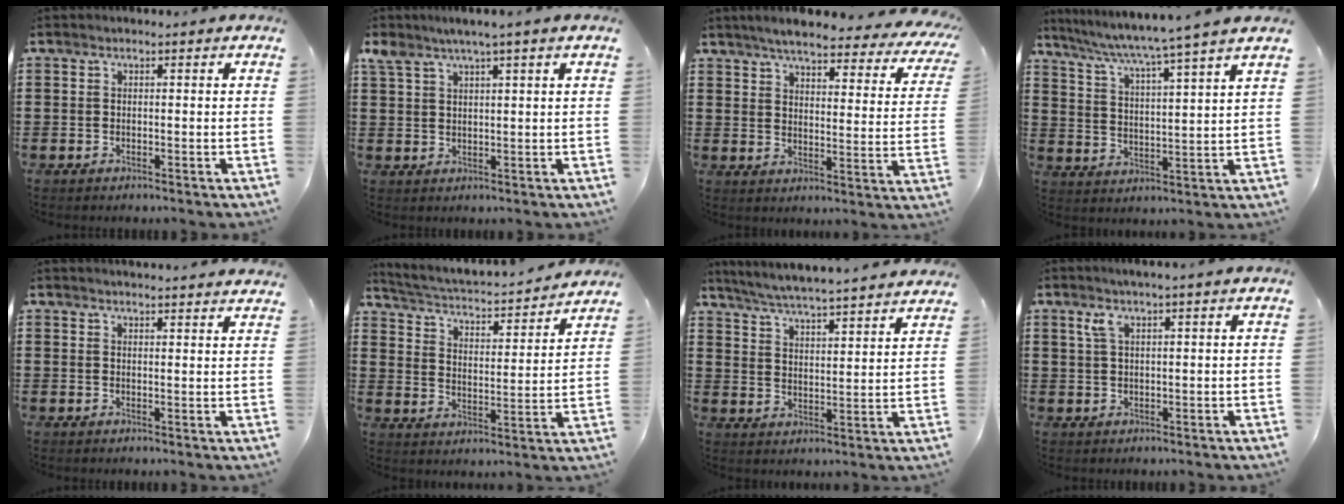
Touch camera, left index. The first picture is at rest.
{"total": 3.3, "force": [2.2, 0.2, 2.4], "torque": [-0.054, 0.001, 0.039]}
{"total": 5.4, "force": [4.8, 0.4, 2.3], "torque": [-0.060, -0.032, 0.077]}
{"total": 4.7, "force": [3.9, -1.3, 2.2], "torque": [-0.063, -0.040, 0.056]}
{"total": 2.2, "force": [2.2, -0.4, 0.0], "torque": [-0.006, -0.006, 0.043]}
{"total": 2.3, "force": [2.2, 0.3, 0.9], "torque": [-0.035, -0.029, 0.025]}
{"total": 5.2, "force": [5.0, -0.7, 1.4], "torque": [-0.051, -0.039, 0.081]}
{"total": 2.8, "force": [1.5, 0.3, 2.3], "torque": [-0.050, 0.002, 0.026]}